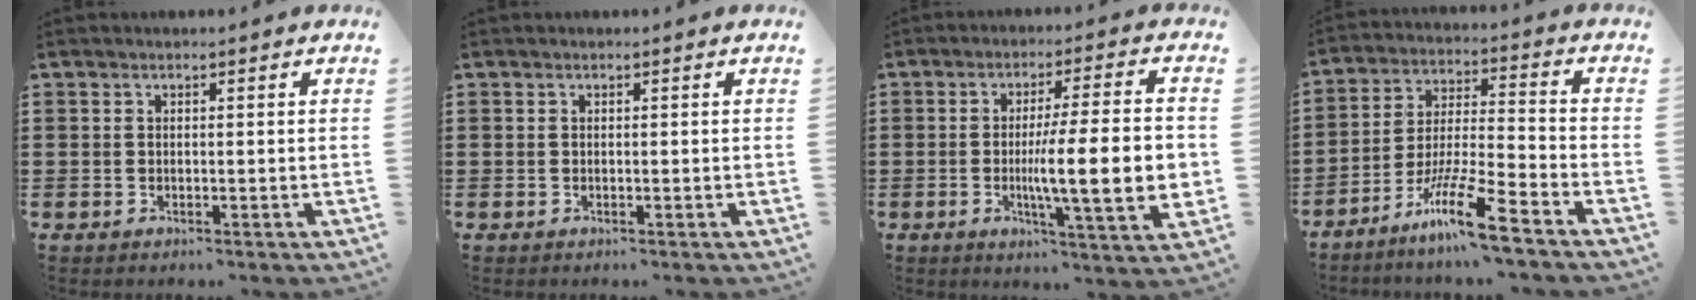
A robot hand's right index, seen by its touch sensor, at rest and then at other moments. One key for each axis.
{"total": 0.0}
{"total": 13.2, "fx": -1.5, "fy": 2.0, "fz": 12.9, "tx": -0.206, "ty": -0.014, "tz": -0.033}
{"total": 11.6, "fx": -8.4, "fy": 0.9, "fz": 7.9, "tx": -0.155, "ty": 0.007, "tz": -0.163}